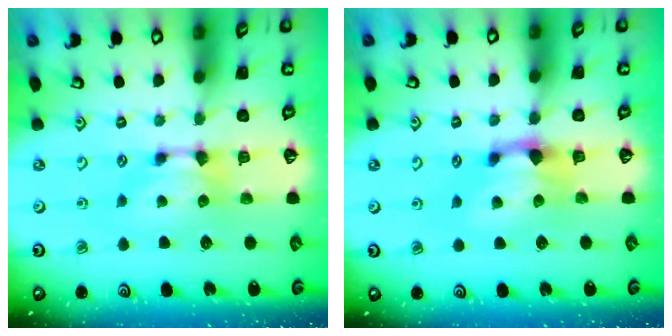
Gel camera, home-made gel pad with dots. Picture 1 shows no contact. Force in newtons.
{"total": 1.4, "press": 0.7, "slide": 1.1}